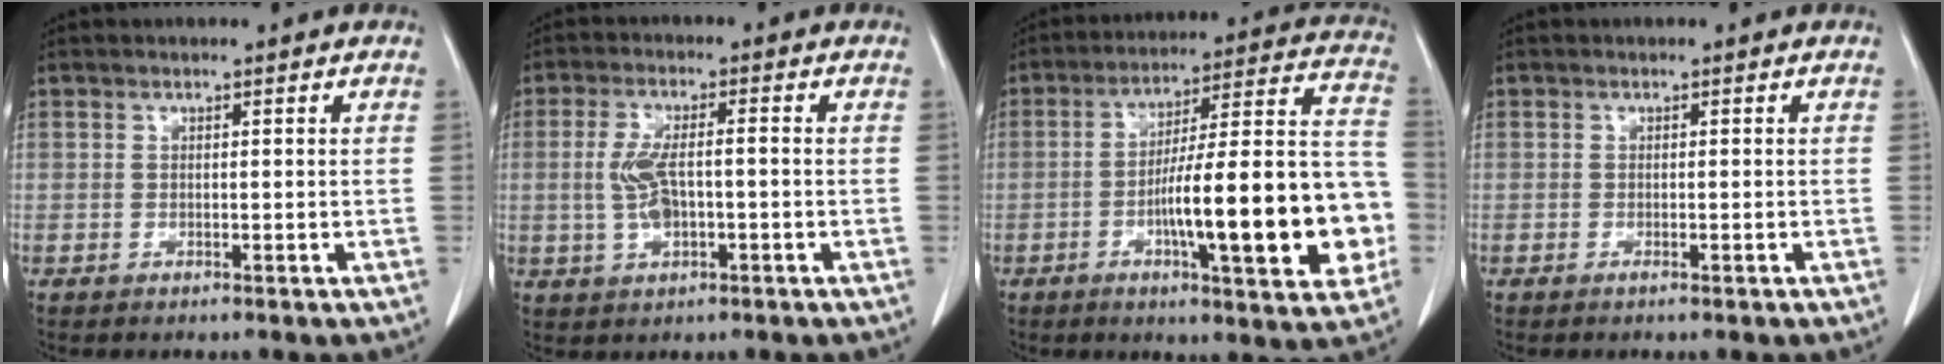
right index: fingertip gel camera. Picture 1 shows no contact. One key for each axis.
{"total": 5.9, "fx": -0.6, "fy": 2.0, "fz": 5.5, "tx": -0.121, "ty": 0.008, "tz": -0.008}
{"total": 21.9, "fx": -5.2, "fy": 3.4, "fz": 21.0, "tx": -0.256, "ty": 0.028, "tz": -0.071}
{"total": 0.8, "fx": -0.4, "fy": 0.1, "fz": 0.7, "tx": -0.009, "ty": -0.001, "tz": -0.004}